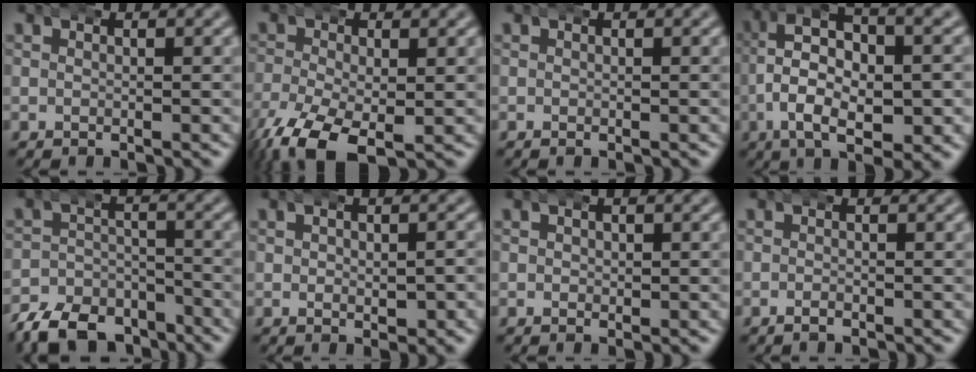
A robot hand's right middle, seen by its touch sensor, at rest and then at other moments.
{"total": 6.3, "force": [-4.0, 3.0, 3.8], "torque": [-0.098, -0.034, -0.049]}
{"total": 0.0}
{"total": 8.8, "force": [1.2, 4.6, 7.4], "torque": [-0.125, -0.007, 0.021]}
{"total": 8.9, "force": [-7.4, 4.2, 2.5], "torque": [-0.026, -0.015, -0.128]}
{"total": 1.7, "force": [0.1, 0.9, 1.5], "torque": [-0.024, -0.003, 0.006]}
{"total": 0.7, "force": [0.2, 0.6, 0.4], "torque": [-0.009, -0.003, 0.007]}
{"total": 0.8, "force": [-0.7, 0.1, 0.4], "torque": [-0.009, 0.000, -0.015]}